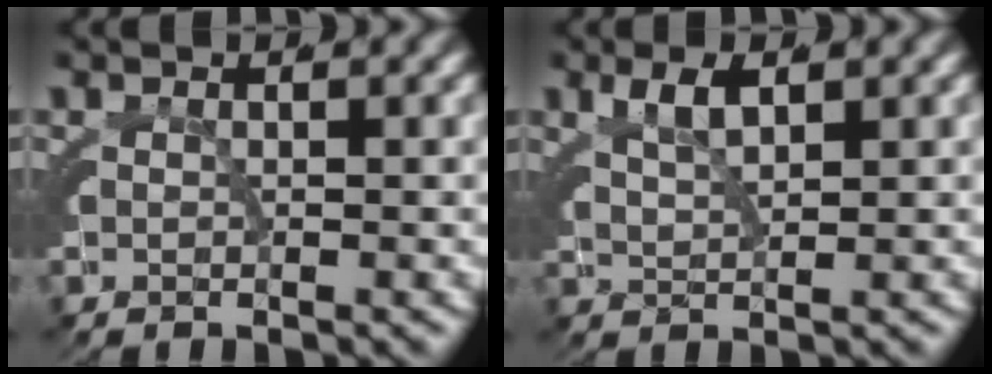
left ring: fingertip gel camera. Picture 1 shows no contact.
{"total": 2.3, "force": [1.5, 0.1, 1.7], "torque": [-0.033, -0.002, 0.038]}